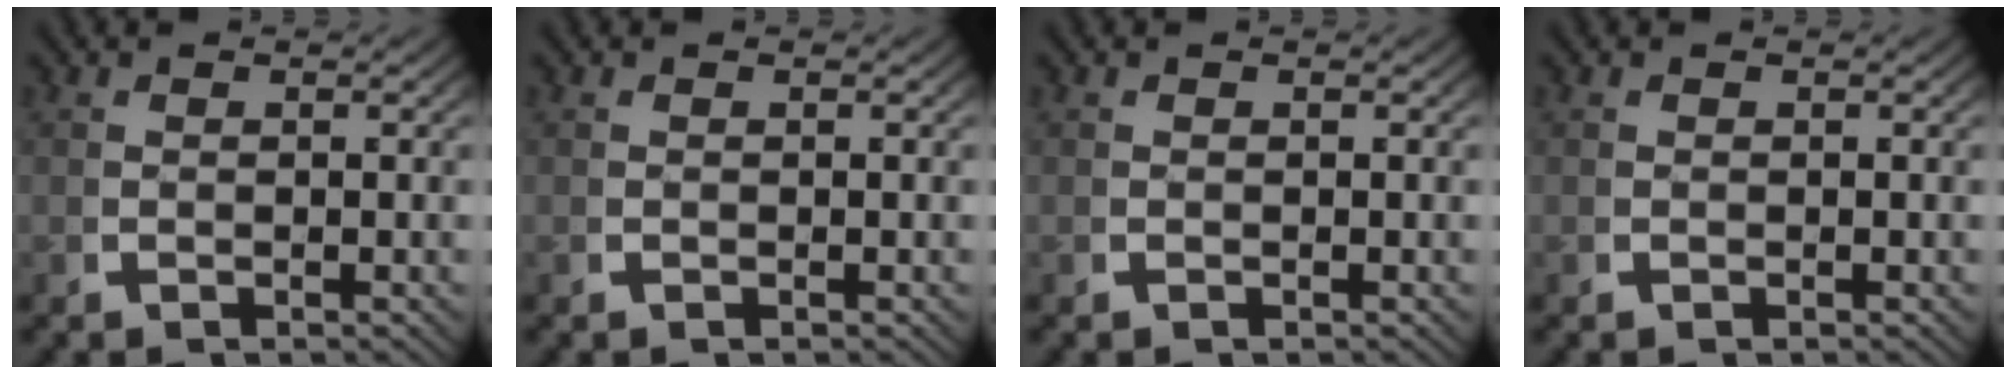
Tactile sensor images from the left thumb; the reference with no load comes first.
{"total": 0.0}
{"total": 0.0}
{"total": 0.0}